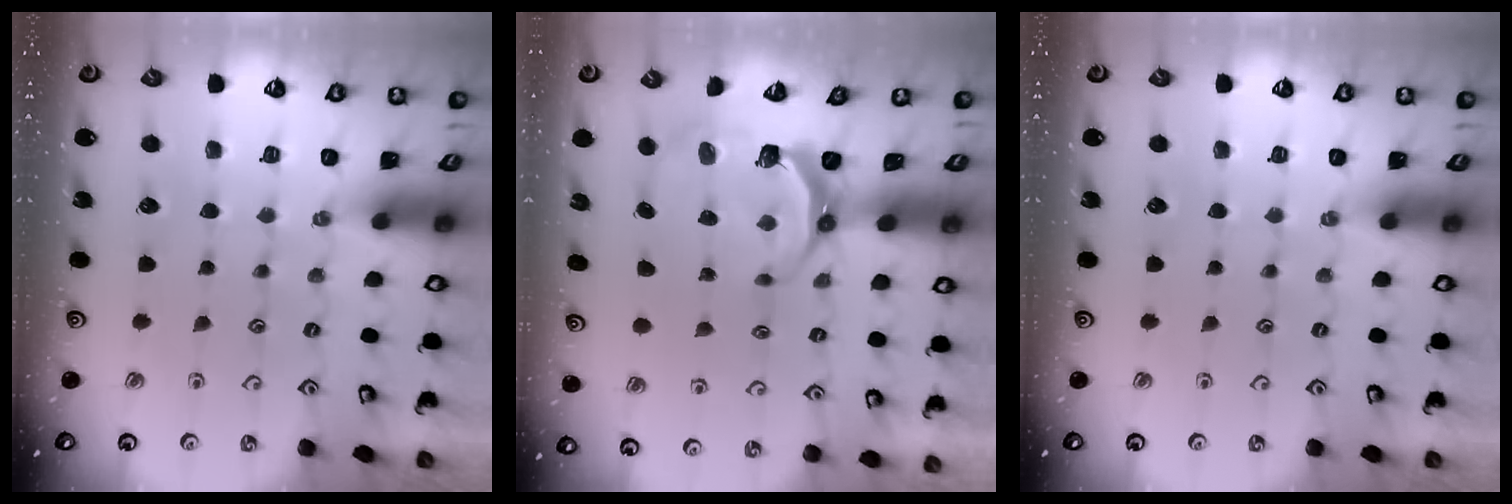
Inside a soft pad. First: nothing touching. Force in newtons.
{"total": 7.2, "press": 6.0, "slide": 4.1}
{"total": 0.0}